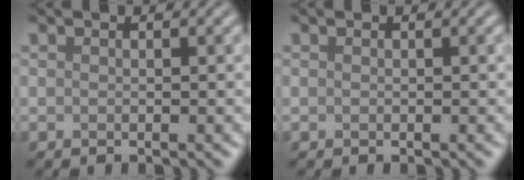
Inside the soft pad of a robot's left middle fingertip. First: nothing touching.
{"total": 0.0}